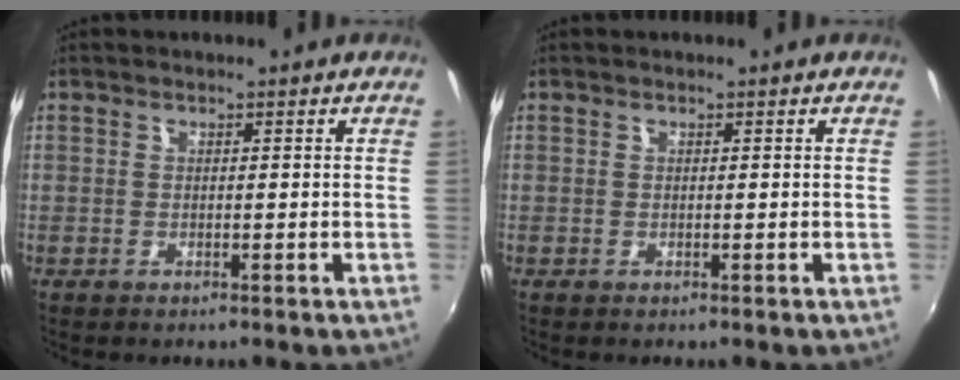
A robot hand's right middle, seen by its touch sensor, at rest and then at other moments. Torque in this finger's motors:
{"motor_torque": [-0.24, -0.17, 0.00, 0.01]}